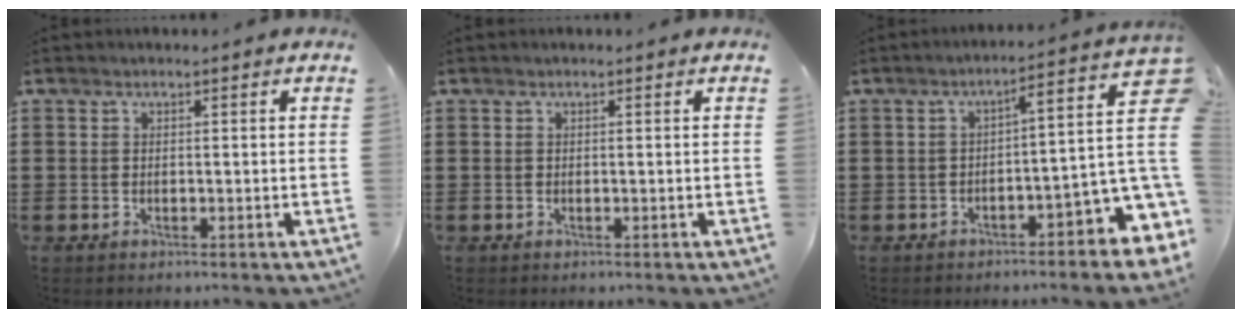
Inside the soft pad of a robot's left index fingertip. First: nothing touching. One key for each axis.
{"total": 0.0}
{"total": 4.6, "fx": -1.7, "fy": 1.3, "fz": 4.1, "tx": -0.050, "ty": -0.029, "tz": -0.042}